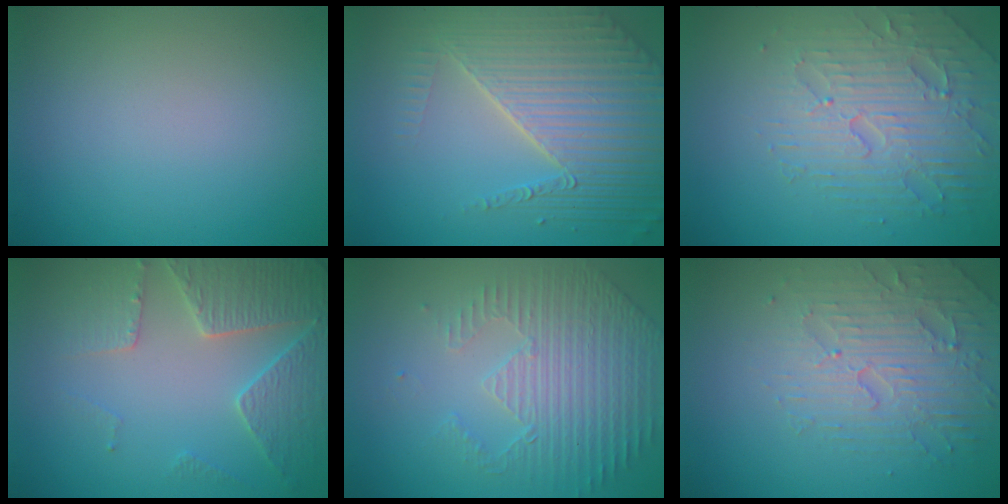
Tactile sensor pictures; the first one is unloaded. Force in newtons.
{"total": 7.0, "press": 5.4, "slide": 4.4}
{"total": 4.7, "press": 4.6, "slide": 0.9}
{"total": 4.3, "press": 4.3, "slide": 0.6}
{"total": 4.6, "press": 3.5, "slide": 3.0}
{"total": 4.5, "press": 3.6, "slide": 2.7}